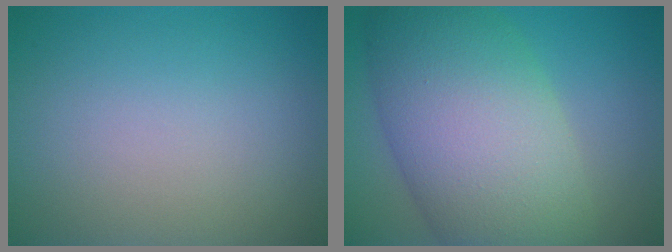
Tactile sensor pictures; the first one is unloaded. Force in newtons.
{"total": 12.3, "press": 12.3, "slide": 0.7}